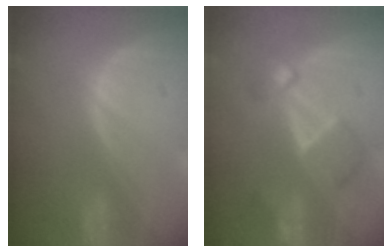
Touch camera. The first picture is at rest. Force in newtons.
{"total": 5.8, "press": 5.8, "slide": 0.2}